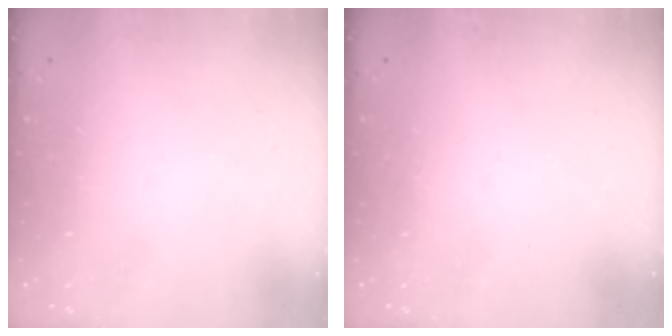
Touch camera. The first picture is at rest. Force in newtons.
{"total": 1.4, "press": 1.2, "slide": 0.7}